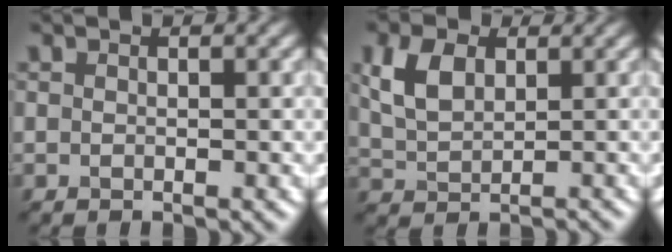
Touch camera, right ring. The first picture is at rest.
{"total": 3.5, "force": [1.4, 2.3, 2.2], "torque": [-0.061, 0.013, 0.044]}